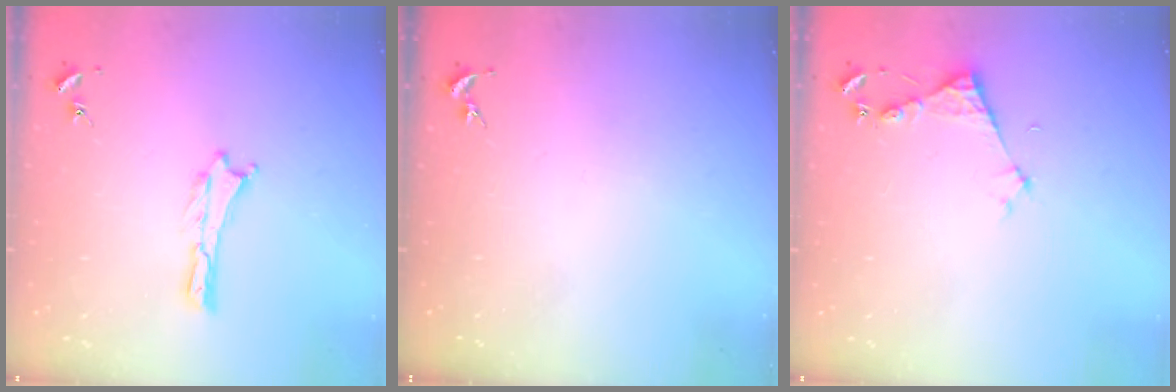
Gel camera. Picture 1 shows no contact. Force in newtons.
{"total": 0.0}
{"total": 3.3, "press": 3.3, "slide": 0.3}